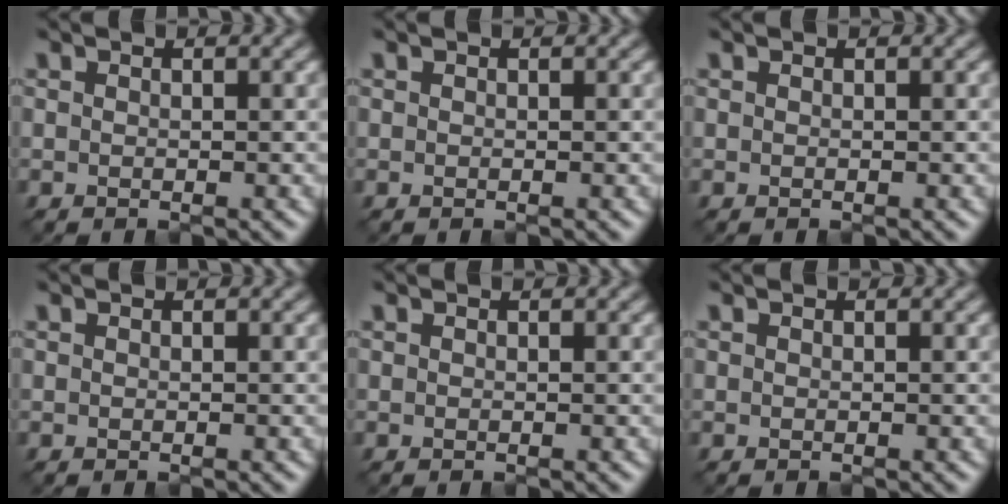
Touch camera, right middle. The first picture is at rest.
{"total": 0.0}
{"total": 0.0}
{"total": 0.0}
{"total": 0.0}
{"total": 0.0}